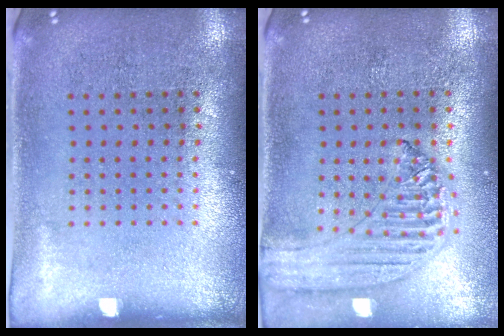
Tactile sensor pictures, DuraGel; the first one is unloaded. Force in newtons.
{"total": 1.3, "press": 1.3, "slide": 0.1}